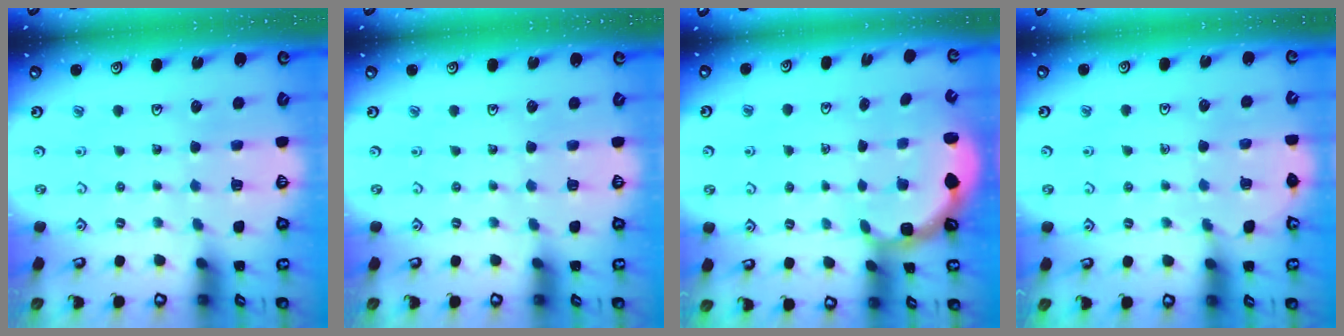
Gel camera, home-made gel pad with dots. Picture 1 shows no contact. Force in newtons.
{"total": 0.0}
{"total": 3.0, "press": 2.0, "slide": 2.2}
{"total": 8.1, "press": 7.8, "slide": 2.3}